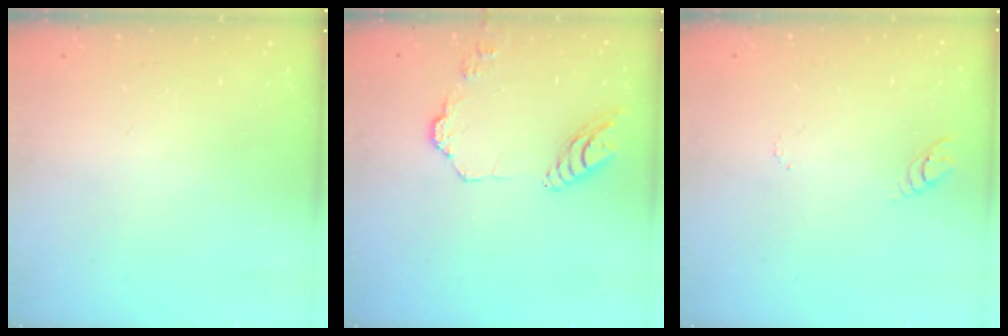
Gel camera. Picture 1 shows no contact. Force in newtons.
{"total": 11.0, "press": 11.0, "slide": 1.1}
{"total": 2.9, "press": 2.9, "slide": 0.2}